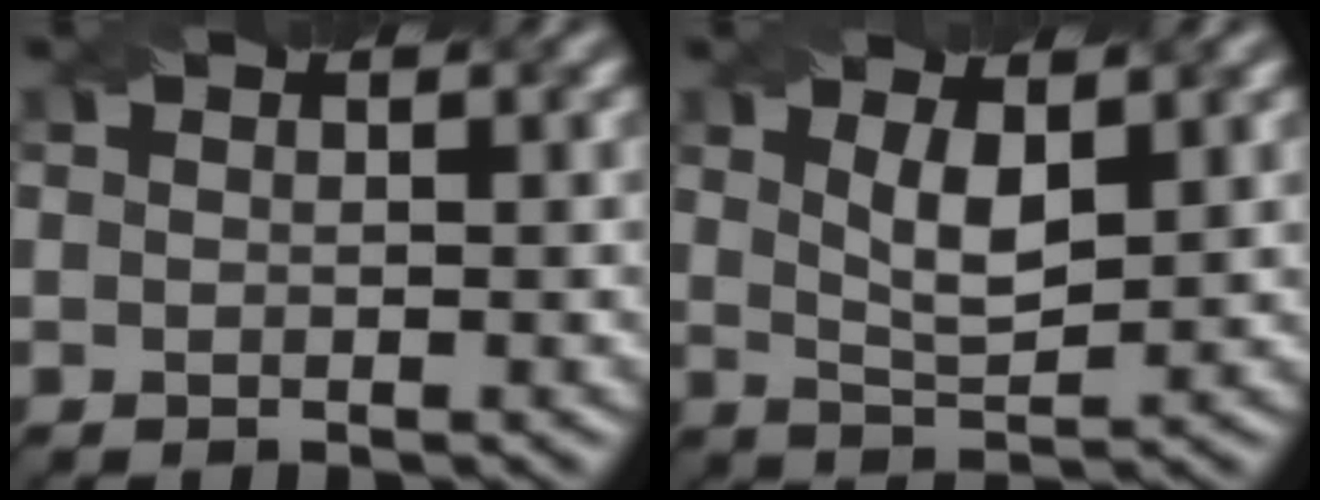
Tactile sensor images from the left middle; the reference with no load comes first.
{"total": 3.1, "force": [1.3, 0.9, 2.7], "torque": [-0.057, -0.006, 0.027]}